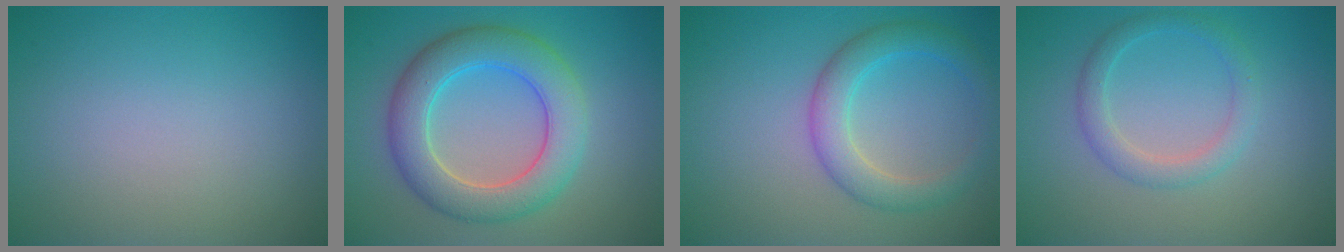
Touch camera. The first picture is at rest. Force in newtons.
{"total": 6.8, "press": 6.8, "slide": 0.3}
{"total": 3.9, "press": 3.9, "slide": 0.2}
{"total": 2.4, "press": 2.4, "slide": 0.1}